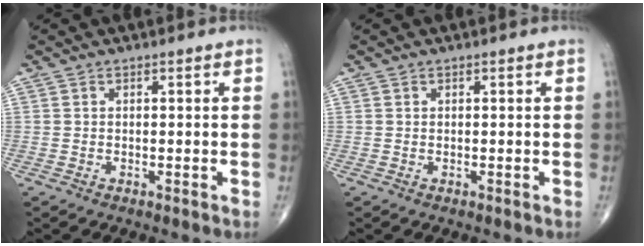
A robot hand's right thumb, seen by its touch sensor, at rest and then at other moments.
{"total": 0.0}